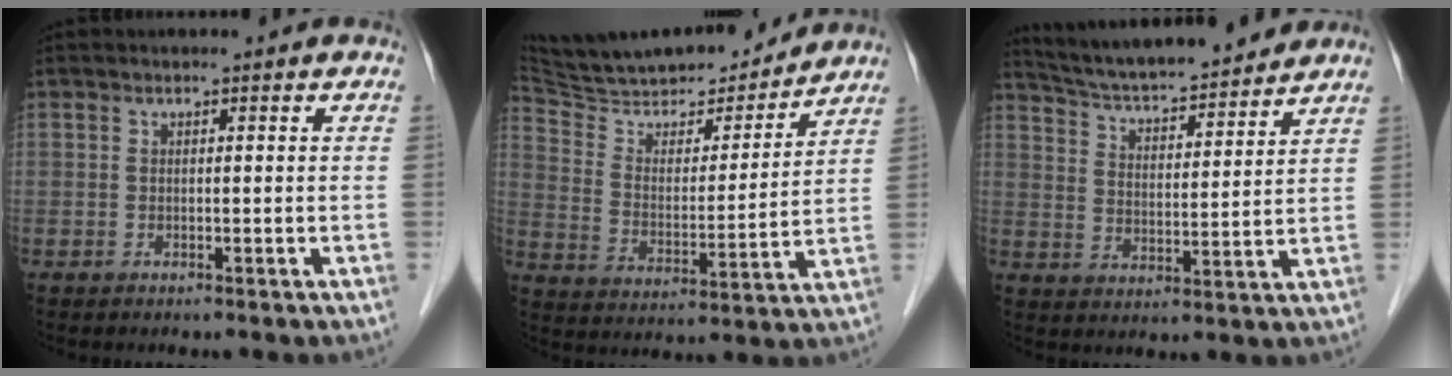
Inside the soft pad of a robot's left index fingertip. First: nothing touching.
{"total": 19.7, "force": [18.3, 3.4, 6.6], "torque": [-0.110, -0.005, 0.292]}
{"total": 15.5, "force": [14.3, 1.6, 5.9], "torque": [-0.102, 0.010, 0.227]}